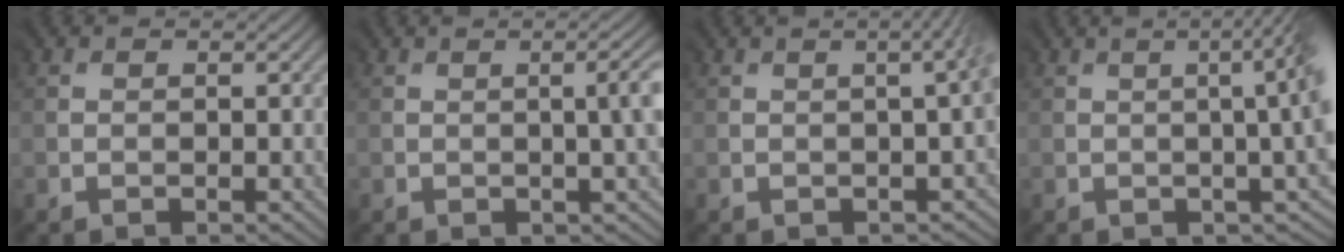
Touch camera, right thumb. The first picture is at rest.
{"total": 4.7, "force": [0.2, 1.6, 4.4], "torque": [-0.040, 0.005, 0.003]}
{"total": 5.1, "force": [0.1, 1.9, 4.7], "torque": [-0.019, 0.016, -0.006]}
{"total": 8.7, "force": [0.6, 3.0, 8.1], "torque": [-0.075, 0.024, 0.004]}